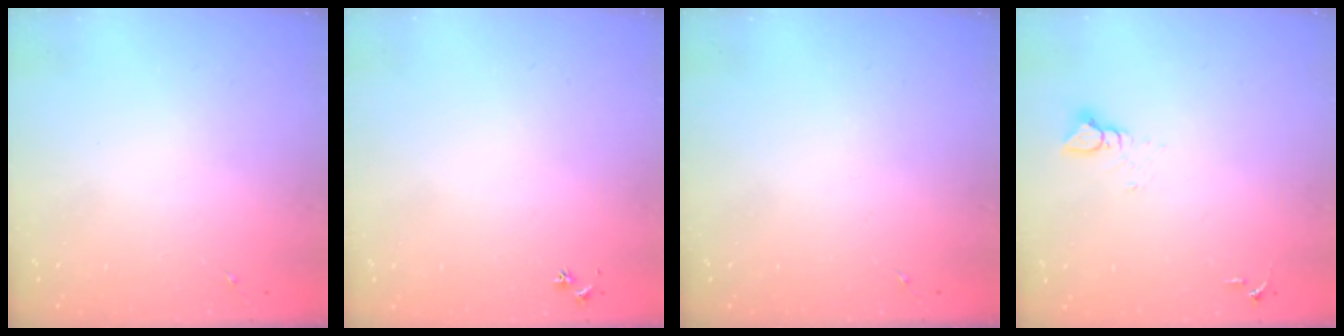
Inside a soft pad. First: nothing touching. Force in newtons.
{"total": 2.5, "press": 2.5, "slide": 0.3}
{"total": 0.0}
{"total": 3.5, "press": 3.5, "slide": 0.2}